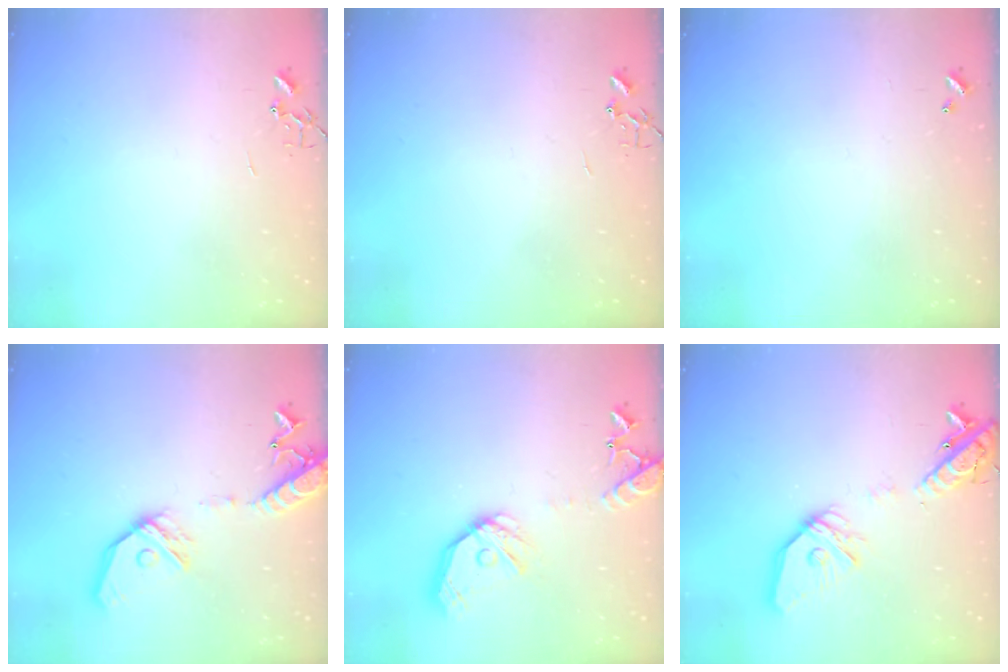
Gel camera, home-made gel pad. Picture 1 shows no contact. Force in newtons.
{"total": 0.0}
{"total": 0.0}
{"total": 16.3, "press": 16.0, "slide": 3.2}
{"total": 16.6, "press": 16.4, "slide": 2.7}
{"total": 18.6, "press": 18.3, "slide": 3.1}